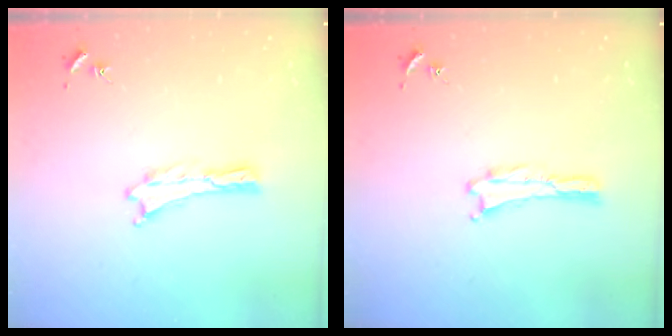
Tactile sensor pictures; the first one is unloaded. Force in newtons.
{"total": 0.0}